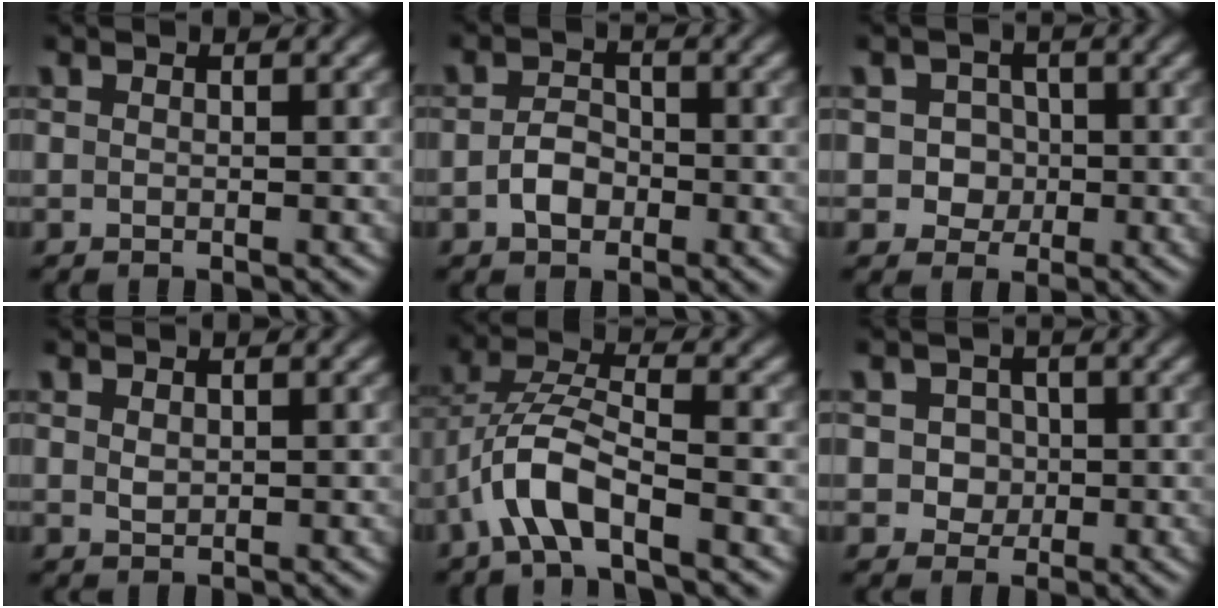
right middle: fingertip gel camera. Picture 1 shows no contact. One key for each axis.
{"total": 2.4, "fx": -0.9, "fy": 1.7, "fz": 1.5, "tx": -0.029, "ty": 0.003, "tz": -0.020}
{"total": 2.5, "fx": -0.2, "fy": 2.3, "fz": 0.9, "tx": 0.009, "ty": 0.004, "tz": -0.012}
{"total": 0.9, "fx": 0.3, "fy": 0.6, "fz": 0.5, "tx": -0.013, "ty": -0.002, "tz": 0.009}
{"total": 5.6, "fx": -2.9, "fy": 1.9, "fz": 4.5, "tx": -0.094, "ty": 0.010, "tz": -0.061}
{"total": 2.3, "fx": 0.1, "fy": 2.1, "fz": 0.9, "tx": 0.003, "ty": 0.007, "tz": 0.000}